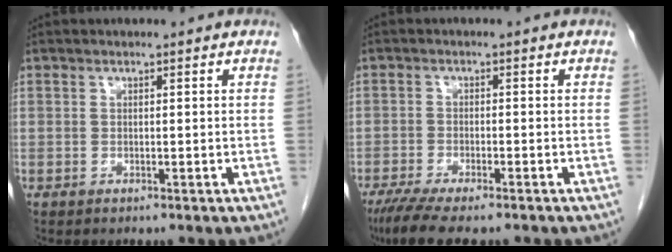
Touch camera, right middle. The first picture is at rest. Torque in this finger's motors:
{"motor_torque": [0.15, -0.13, 0.04, 0.06]}